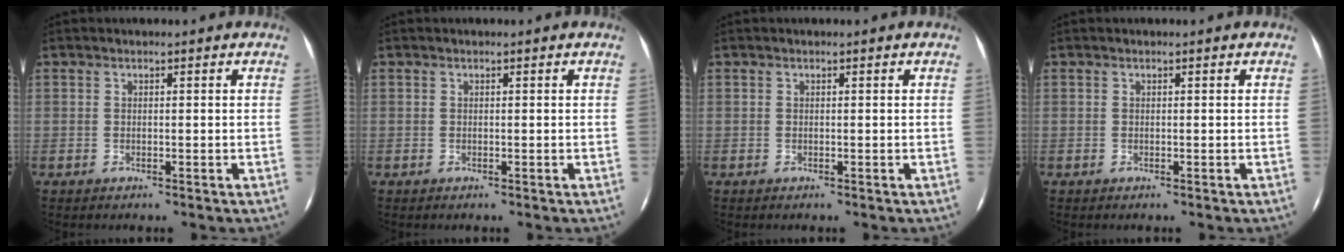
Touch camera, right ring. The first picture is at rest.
{"total": 0.0}
{"total": 0.0}
{"total": 0.0}